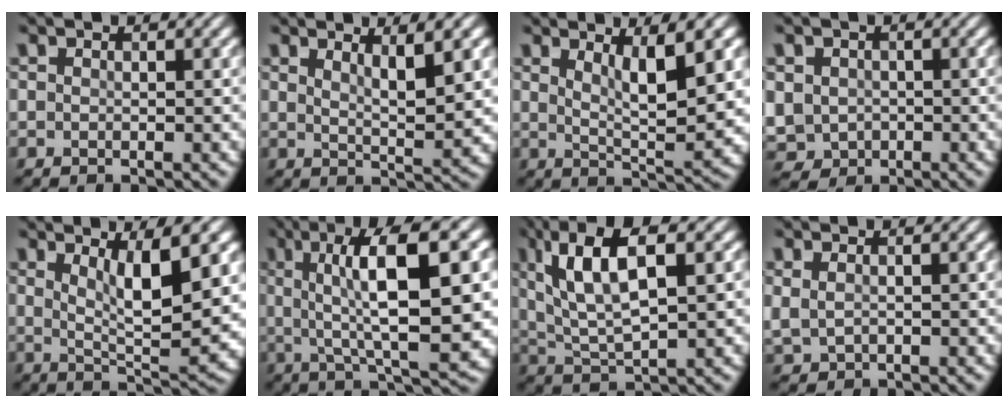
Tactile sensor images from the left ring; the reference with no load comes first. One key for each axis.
{"total": 4.0, "fx": 2.1, "fy": 0.8, "fz": 3.3, "tx": -0.043, "ty": -0.008, "tz": 0.035}
{"total": 5.6, "fx": 2.2, "fy": 1.2, "fz": 5.0, "tx": -0.077, "ty": -0.010, "tz": 0.040}
{"total": 4.3, "fx": -0.4, "fy": 4.0, "fz": 1.5, "tx": -0.033, "ty": -0.006, "tz": -0.013}
{"total": 7.1, "fx": 2.3, "fy": 1.7, "fz": 6.5, "tx": -0.102, "ty": -0.015, "tz": 0.043}
{"total": 11.8, "fx": 2.6, "fy": 3.0, "fz": 11.1, "tx": -0.166, "ty": 0.012, "tz": 0.043}
{"total": 8.8, "fx": 3.2, "fy": 3.1, "fz": 7.6, "tx": -0.151, "ty": 0.015, "tz": 0.060}
{"total": 1.4, "fx": 0.3, "fy": 1.0, "fz": 1.0, "tx": -0.021, "ty": -0.004, "tz": 0.014}